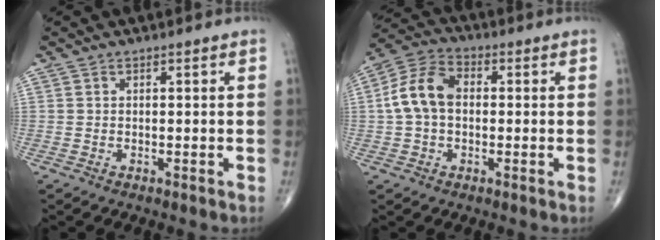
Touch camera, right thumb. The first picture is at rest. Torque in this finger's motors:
{"motor_torque": [0.73, 1.02, 0.47, -0.23, 0.08]}